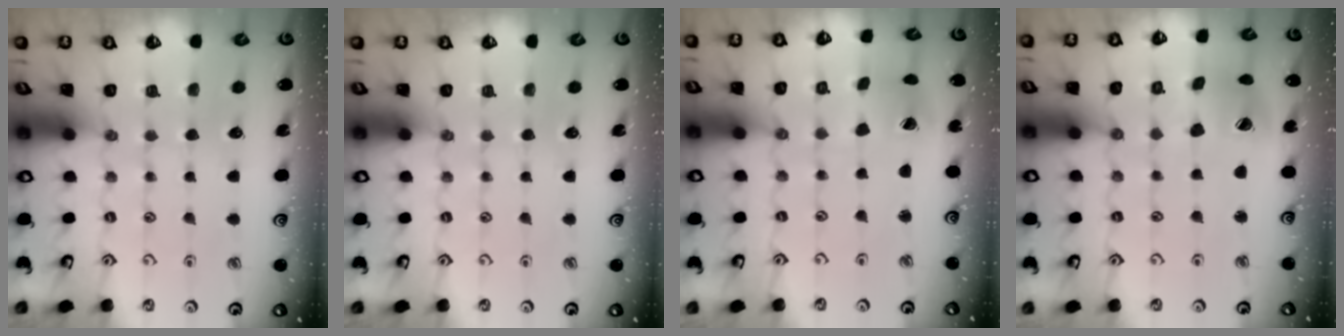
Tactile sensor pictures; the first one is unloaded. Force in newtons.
{"total": 0.0}
{"total": 3.0, "press": 2.9, "slide": 0.5}
{"total": 9.1, "press": 9.0, "slide": 1.2}